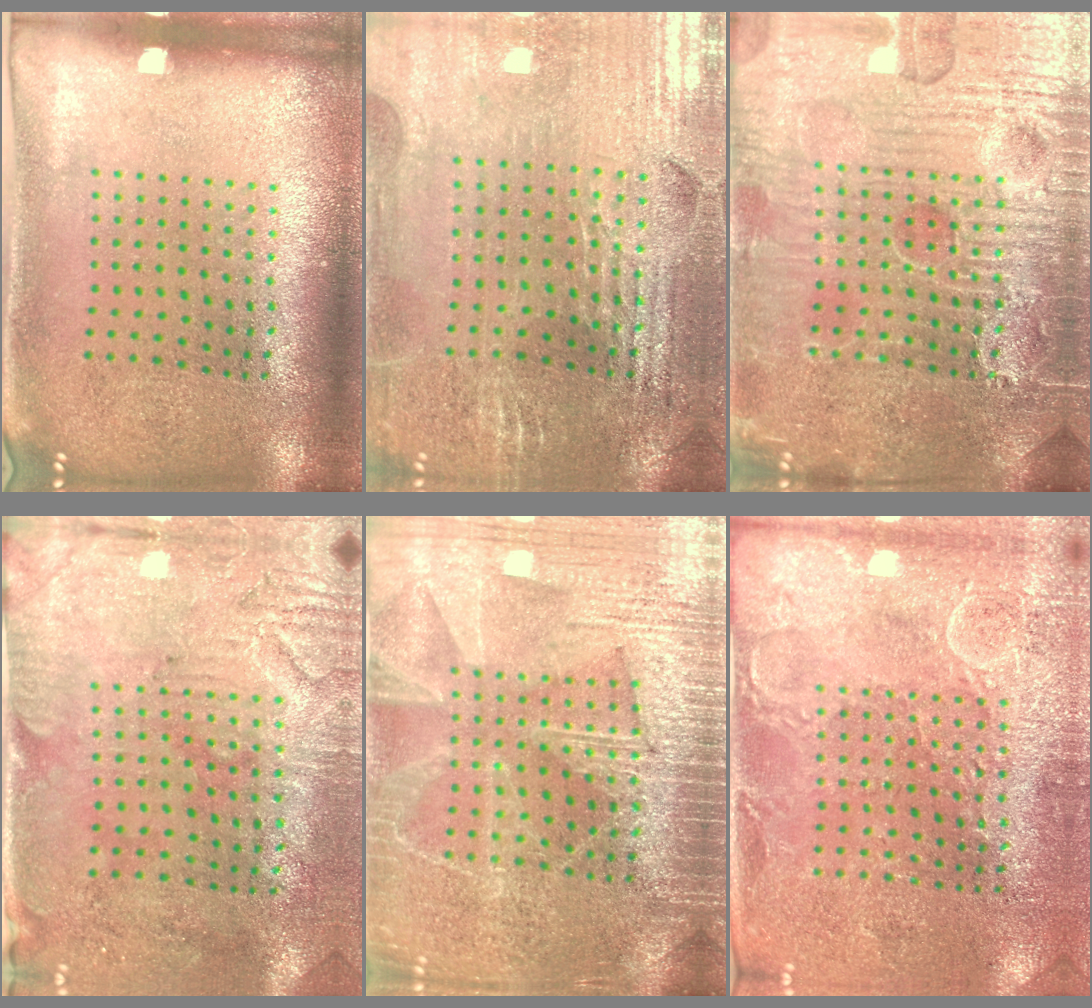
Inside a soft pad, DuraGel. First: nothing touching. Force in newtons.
{"total": 2.9, "press": 2.9, "slide": 0.6}
{"total": 7.8, "press": 7.8, "slide": 0.8}
{"total": 3.0, "press": 2.5, "slide": 1.7}
{"total": 5.9, "press": 5.8, "slide": 0.7}
{"total": 2.8, "press": 2.7, "slide": 0.8}